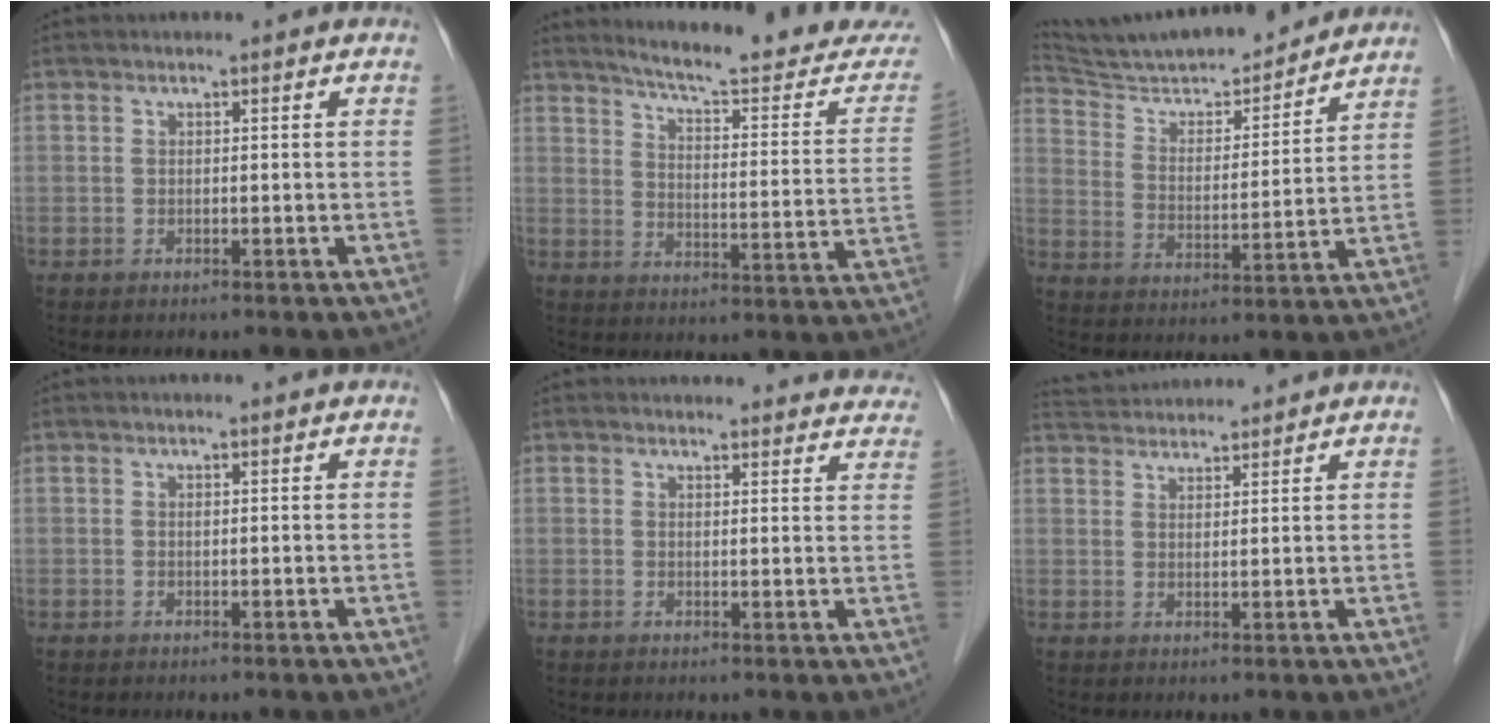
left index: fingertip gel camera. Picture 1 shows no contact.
{"total": 20.0, "force": [18.8, 1.2, 6.9], "torque": [-0.092, -0.084, 0.230]}
{"total": 19.3, "force": [18.0, 2.5, 6.8], "torque": [-0.113, 0.000, 0.277]}
{"total": 0.0}
{"total": 14.5, "force": [13.9, 3.6, 1.9], "torque": [0.011, -0.019, 0.130]}
{"total": 7.1, "force": [7.0, 0.6, 1.4], "torque": [-0.032, 0.034, 0.114]}